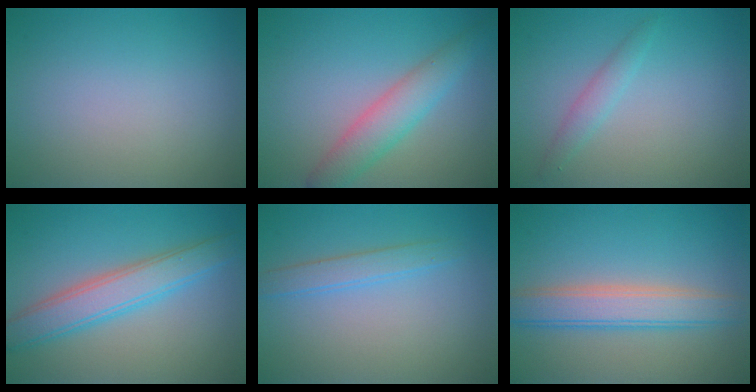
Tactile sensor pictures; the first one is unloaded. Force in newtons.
{"total": 3.8, "press": 3.8, "slide": 0.1}
{"total": 1.6, "press": 1.6, "slide": 0.1}
{"total": 4.7, "press": 4.7, "slide": 0.1}
{"total": 1.9, "press": 1.9, "slide": 0.1}
{"total": 4.4, "press": 4.4, "slide": 0.3}